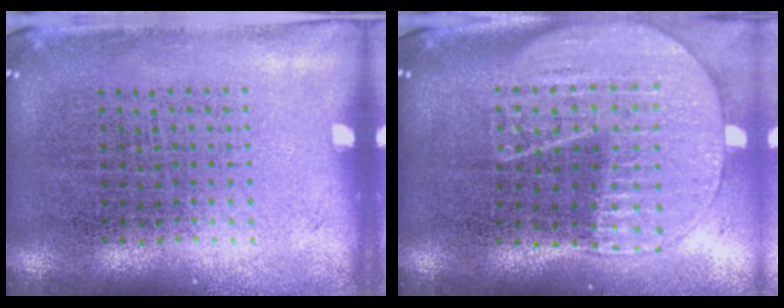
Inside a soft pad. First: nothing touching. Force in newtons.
{"total": 2.0, "press": 1.8, "slide": 0.9}